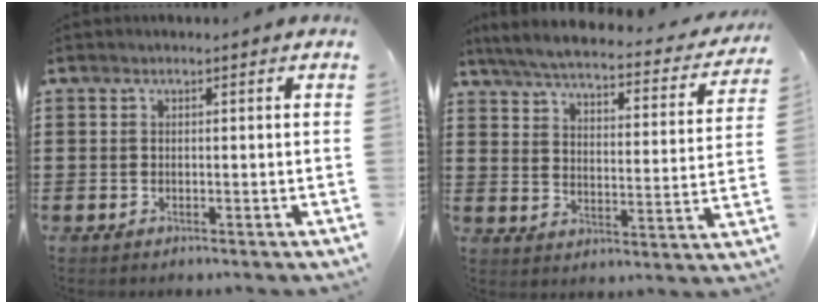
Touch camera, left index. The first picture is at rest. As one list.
[{"total": 4.9, "force": [4.5, 0.1, 2.0], "torque": [-0.062, -0.032, 0.072]}]